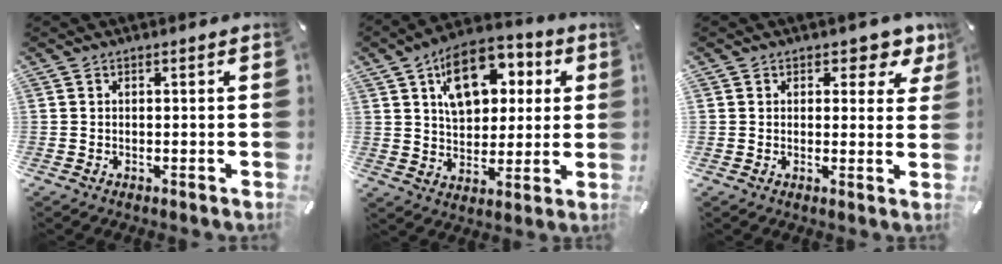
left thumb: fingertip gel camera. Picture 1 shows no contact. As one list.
[{"total": 14.8, "force": [6.3, 10.0, 8.9], "torque": [-0.130, -0.021, 0.114]}, {"total": 5.3, "force": [3.3, 3.9, 1.6], "torque": [-0.007, -0.024, 0.054]}]